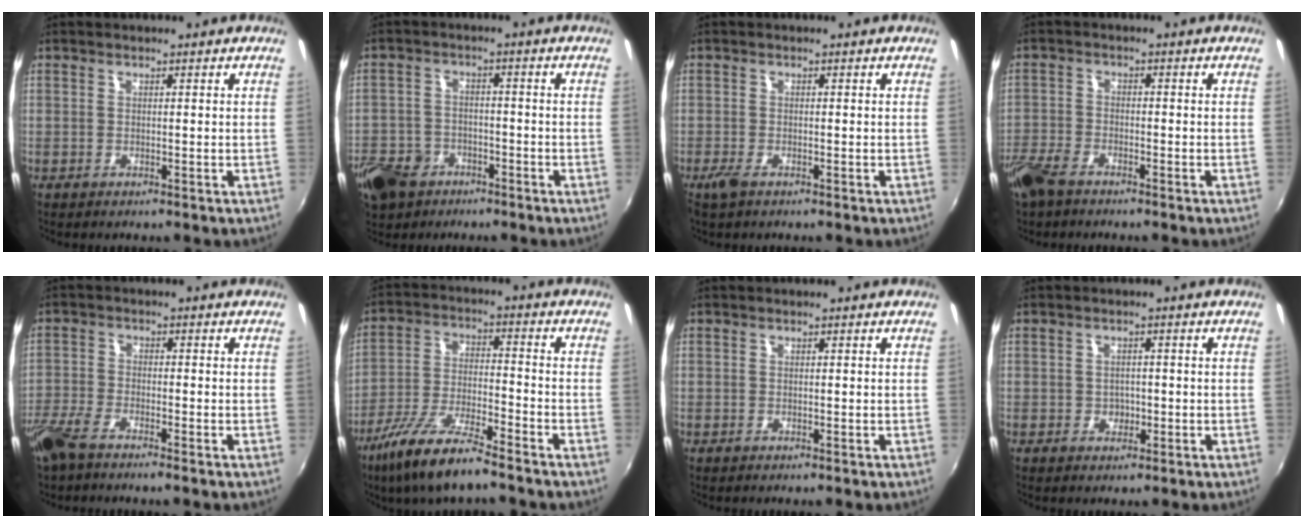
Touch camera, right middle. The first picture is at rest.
{"total": 13.6, "force": [-7.7, 9.8, 5.6], "torque": [-0.168, 0.000, -0.127]}
{"total": 2.3, "force": [-1.5, 0.8, 1.5], "torque": [-0.035, -0.006, -0.030]}
{"total": 6.6, "force": [-5.1, 2.8, 3.2], "torque": [-0.086, -0.013, -0.104]}
{"total": 5.9, "force": [-4.7, 1.9, 3.1], "torque": [-0.083, -0.011, -0.098]}
{"total": 12.4, "force": [-9.4, 1.8, 7.9], "torque": [-0.167, -0.020, -0.177]}
{"total": 0.0}
{"total": 2.2, "force": [-0.5, 2.0, 0.6], "torque": [-0.008, 0.000, -0.006]}